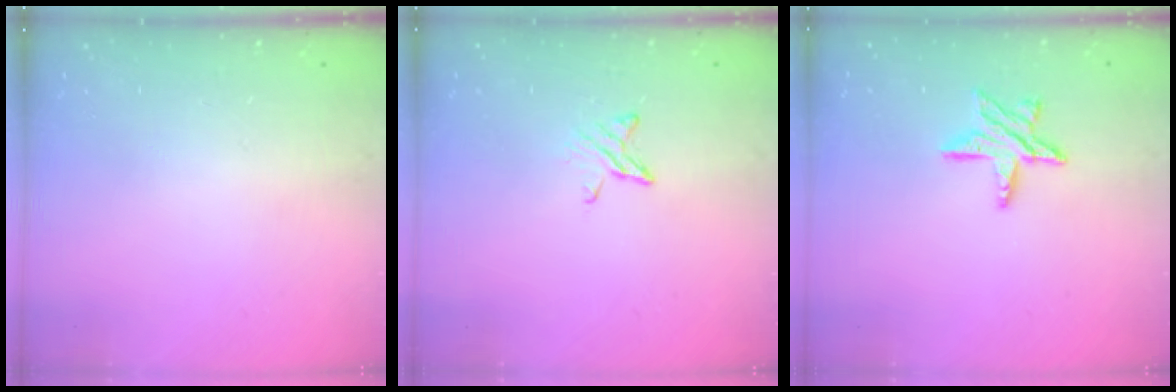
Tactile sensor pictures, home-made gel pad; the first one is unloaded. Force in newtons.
{"total": 5.4, "press": 5.3, "slide": 0.6}
{"total": 9.3, "press": 9.2, "slide": 0.8}